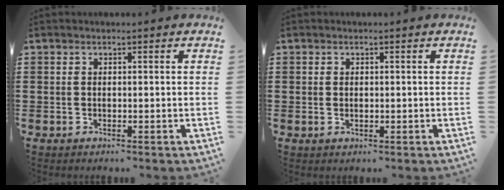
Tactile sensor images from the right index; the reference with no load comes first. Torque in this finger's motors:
{"motor_torque": [-0.70, 1.44, 0.02, 0.00]}